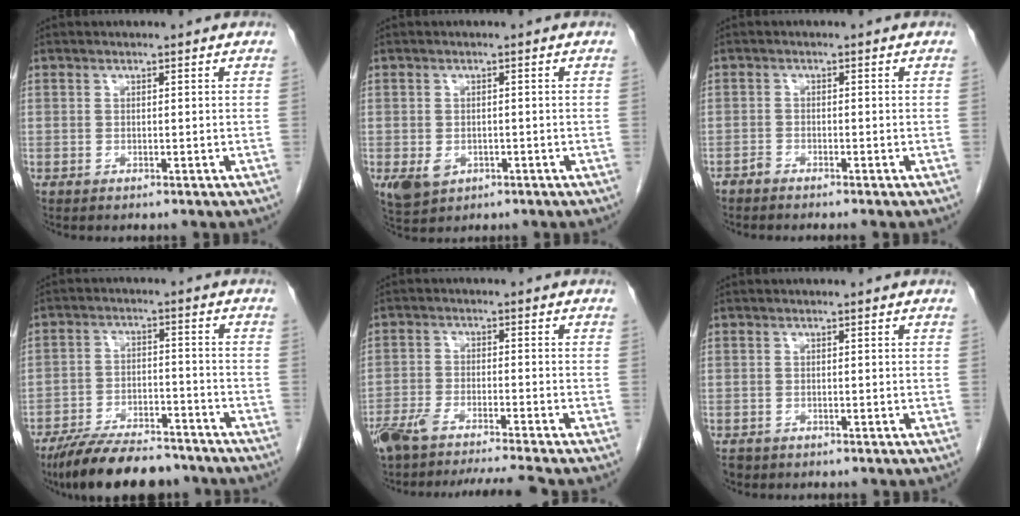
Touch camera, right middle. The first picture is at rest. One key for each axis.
{"total": 4.4, "fx": -1.6, "fy": 3.3, "fz": 2.3, "tx": -0.047, "ty": -0.007, "tz": -0.014}
{"total": 1.2, "fx": -1.1, "fy": 0.0, "fz": 0.3, "tx": -0.008, "ty": -0.001, "tz": -0.022}
{"total": 13.4, "fx": -11.5, "fy": 3.8, "fz": 5.9, "tx": -0.091, "ty": -0.001, "tz": -0.181}
{"total": 11.1, "fx": -9.8, "fy": -0.6, "fz": 5.2, "tx": -0.078, "ty": -0.013, "tz": -0.158}
{"total": 1.1, "fx": -0.8, "fy": 0.7, "fz": 0.1, "tx": -0.012, "ty": -0.002, "tz": -0.010}